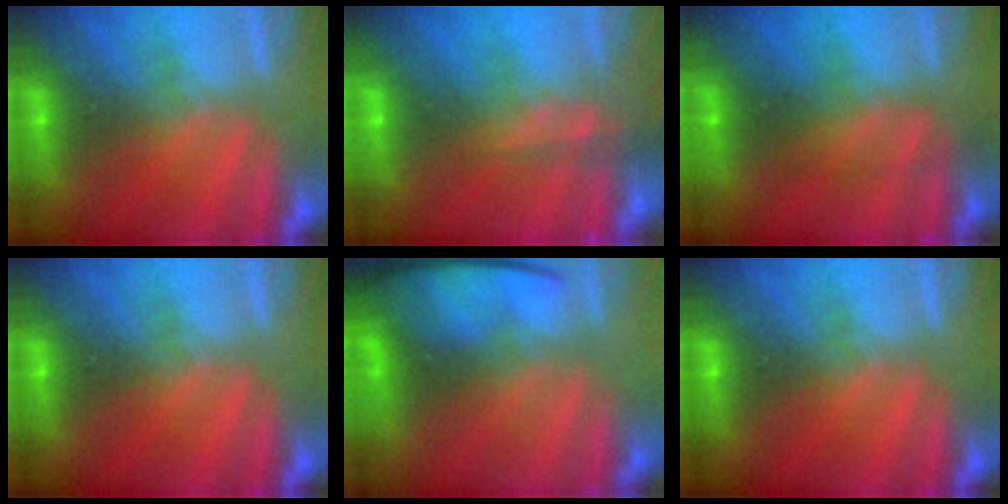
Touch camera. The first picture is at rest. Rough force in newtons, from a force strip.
{"total": 7.9}
{"total": 2.4}
{"total": 0.0}
{"total": 6.8}
{"total": 0.0}